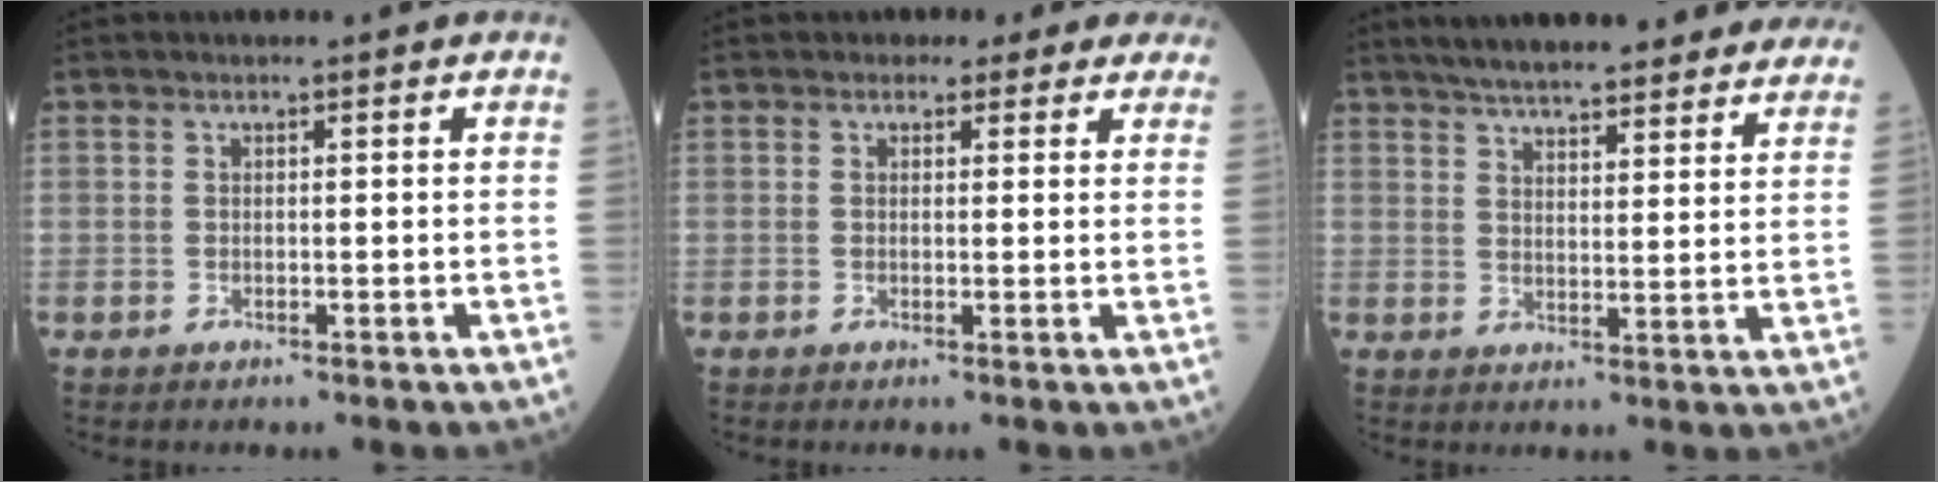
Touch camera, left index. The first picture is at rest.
{"total": 5.0, "force": [4.0, 2.8, 0.8], "torque": [0.008, 0.005, 0.028]}
{"total": 23.7, "force": [20.9, 4.5, 10.3], "torque": [-0.155, 0.010, 0.262]}